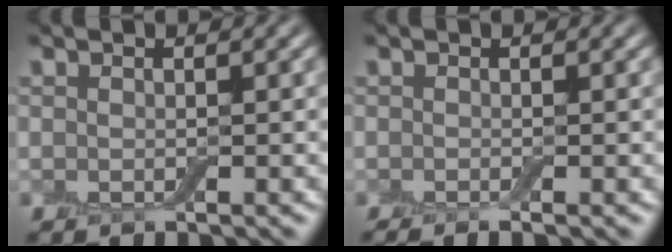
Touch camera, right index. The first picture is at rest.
{"total": 1.2, "force": [-0.7, 0.2, 1.0], "torque": [-0.008, -0.005, -0.011]}